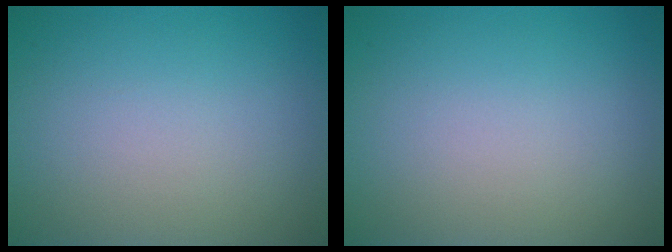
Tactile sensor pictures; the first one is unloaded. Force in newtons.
{"total": 0.0}